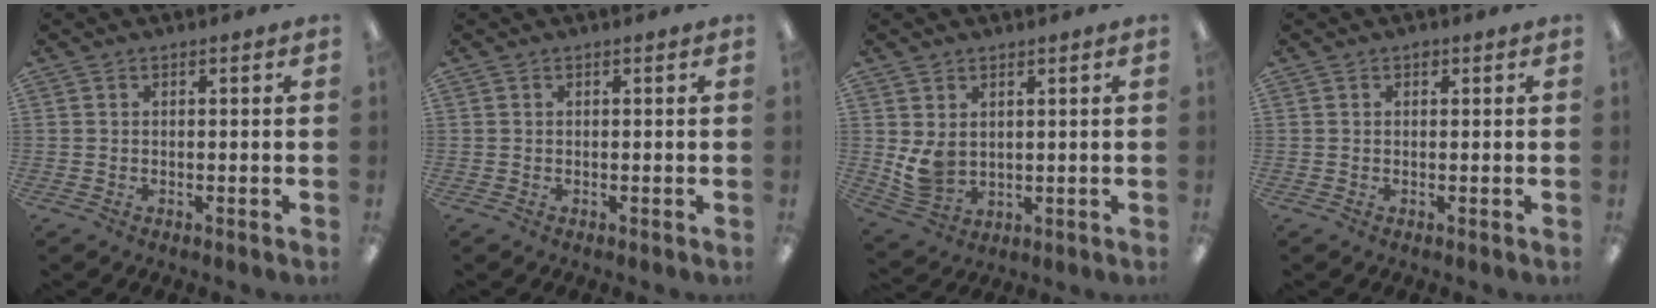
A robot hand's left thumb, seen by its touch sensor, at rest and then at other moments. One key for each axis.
{"total": 0.0}
{"total": 6.4, "fx": 2.3, "fy": 4.9, "fz": 3.5, "tx": -0.084, "ty": -0.012, "tz": 0.045}
{"total": 0.8, "fx": 0.5, "fy": 0.6, "fz": 0.3, "tx": -0.007, "ty": 0.003, "tz": 0.008}